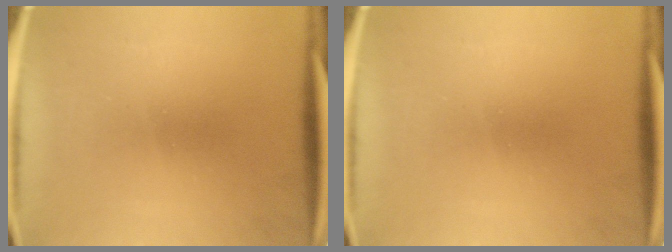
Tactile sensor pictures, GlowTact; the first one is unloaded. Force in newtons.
{"total": 0.0}